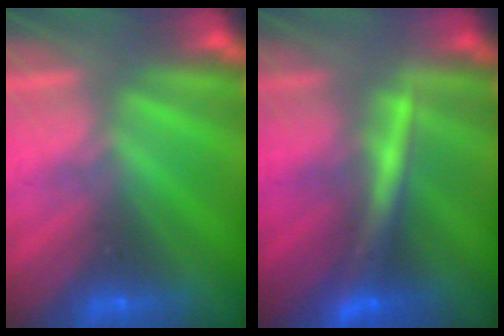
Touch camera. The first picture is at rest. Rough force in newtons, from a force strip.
{"total": 2.4}